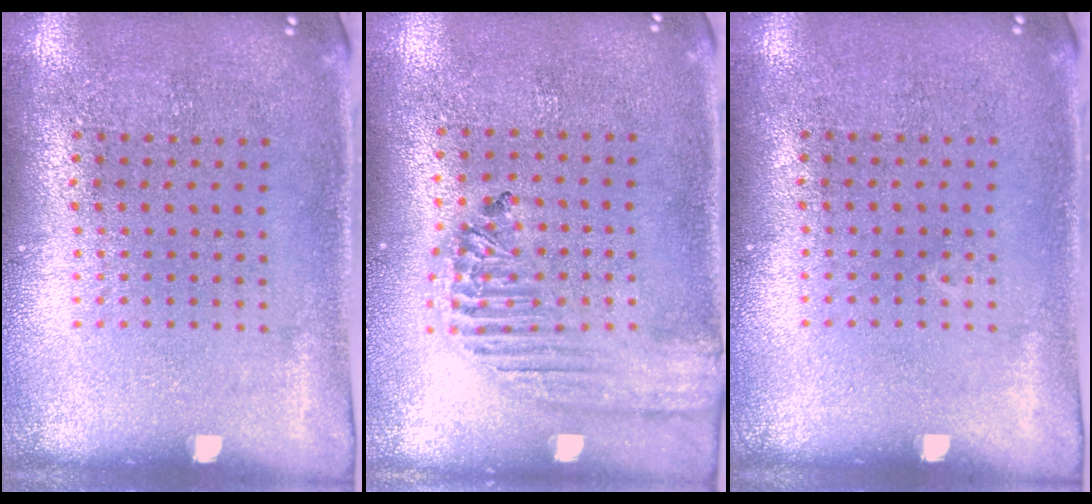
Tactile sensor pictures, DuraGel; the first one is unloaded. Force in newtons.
{"total": 1.9, "press": 1.7, "slide": 0.8}
{"total": 0.0}